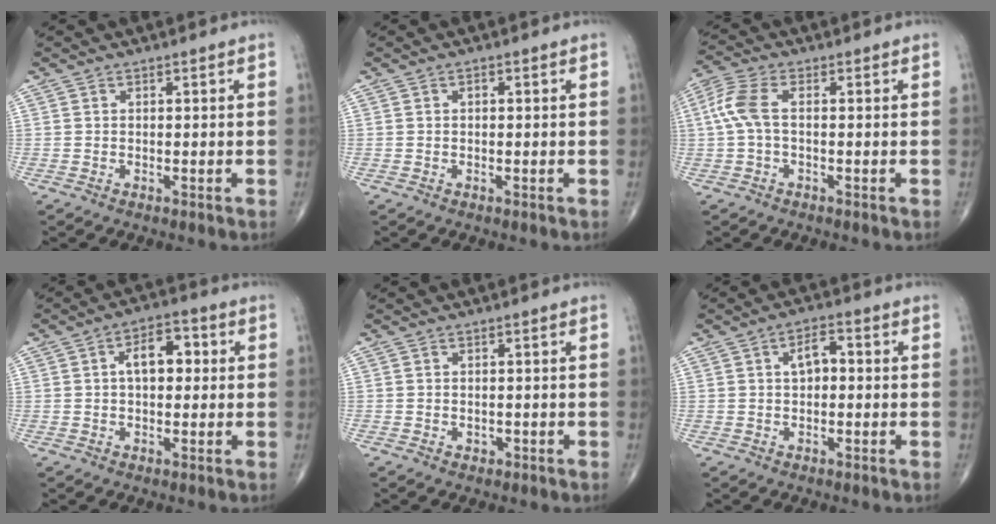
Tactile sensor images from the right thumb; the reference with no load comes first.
{"total": 0.5, "force": [0.1, 0.3, 0.4], "torque": [-0.003, 0.002, 0.000]}
{"total": 6.1, "force": [0.1, 2.8, 5.5], "torque": [-0.146, 0.017, -0.004]}
{"total": 7.3, "force": [1.1, 4.2, 5.8], "torque": [-0.072, 0.020, 0.009]}
{"total": 0.9, "force": [-0.4, 0.8, 0.4], "torque": [-0.002, 0.001, -0.003]}
{"total": 4.3, "force": [0.5, 2.4, 3.5], "torque": [-0.050, 0.016, 0.001]}